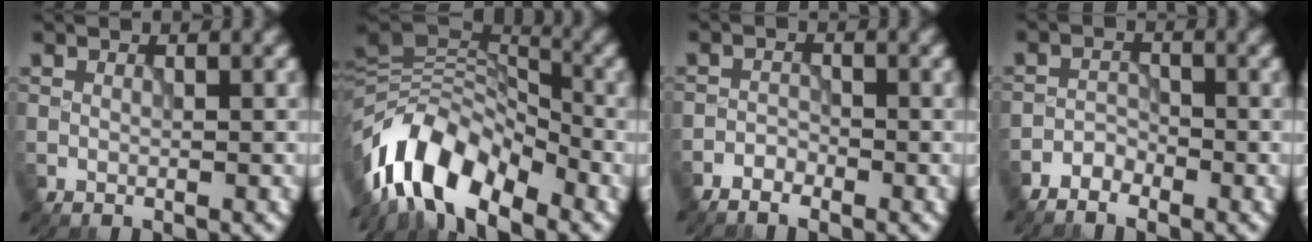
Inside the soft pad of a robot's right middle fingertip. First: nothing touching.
{"total": 10.4, "force": [-5.8, 5.0, 7.0], "torque": [-0.108, 0.014, -0.120]}
{"total": 1.5, "force": [-1.3, 0.5, 0.4], "torque": [-0.005, 0.003, -0.030]}
{"total": 1.8, "force": [-1.6, 0.7, 0.4], "torque": [-0.004, 0.006, -0.035]}